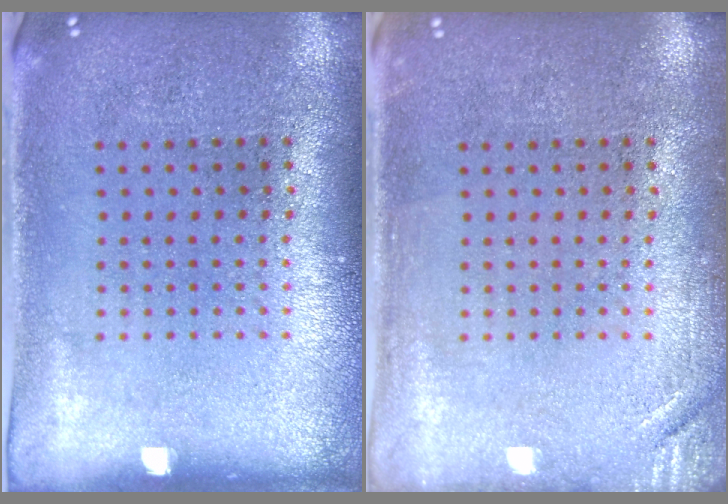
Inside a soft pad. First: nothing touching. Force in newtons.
{"total": 1.5, "press": 1.5, "slide": 0.3}